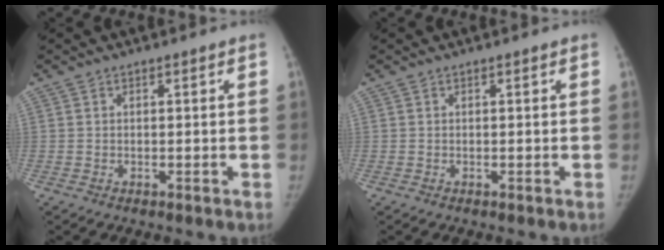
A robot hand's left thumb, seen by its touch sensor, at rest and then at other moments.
{"total": 0.0}